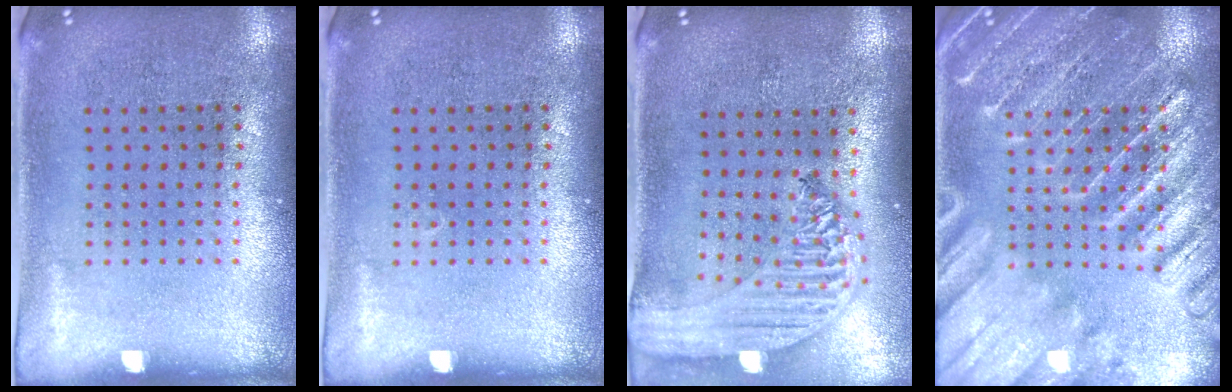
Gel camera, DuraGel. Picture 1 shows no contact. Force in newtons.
{"total": 0.0}
{"total": 2.4, "press": 2.1, "slide": 1.2}
{"total": 3.6, "press": 3.6, "slide": 0.4}